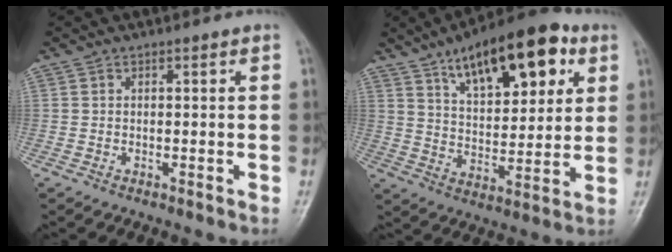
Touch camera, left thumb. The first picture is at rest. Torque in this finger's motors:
{"motor_torque": [0.76, 0.77, 1.45, -1.32, 0.24]}